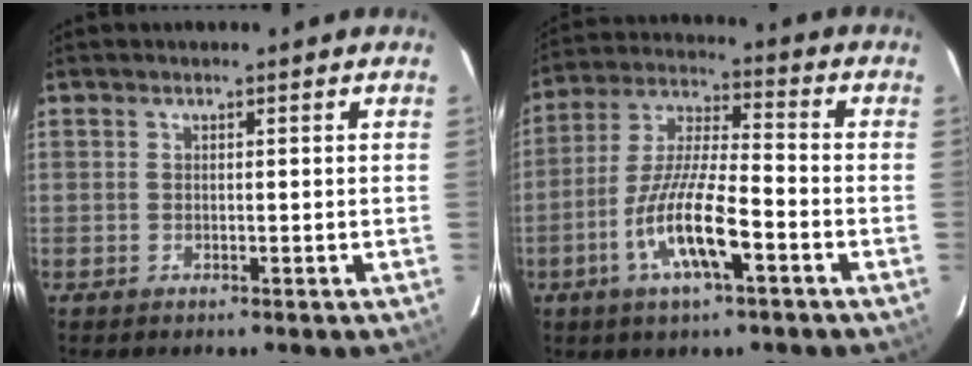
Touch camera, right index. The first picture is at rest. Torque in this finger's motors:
{"motor_torque": [1.19, -0.95, 0.49, 0.21]}